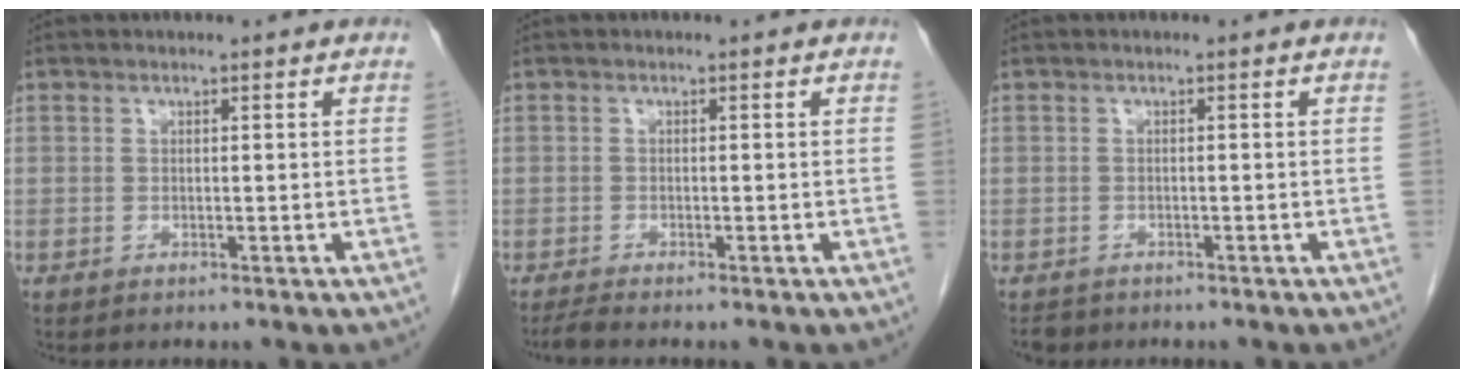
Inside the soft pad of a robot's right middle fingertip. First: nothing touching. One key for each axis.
{"total": 1.4, "fx": -1.2, "fy": -0.3, "fz": 0.6, "tx": -0.019, "ty": -0.005, "tz": -0.026}
{"total": 1.8, "fx": -1.5, "fy": 1.0, "fz": 0.2, "tx": -0.010, "ty": -0.001, "tz": -0.024}